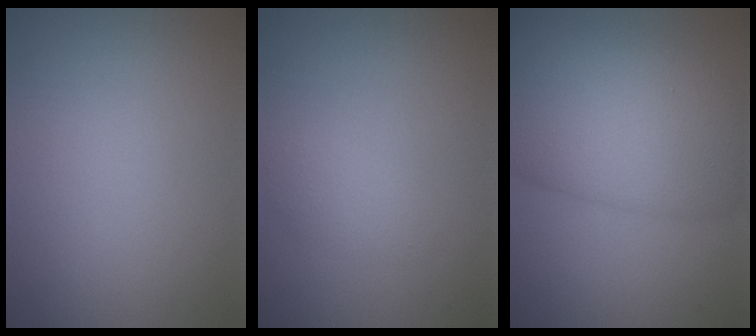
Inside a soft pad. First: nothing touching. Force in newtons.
{"total": 1.3, "press": 1.3, "slide": 0.0}
{"total": 10.0, "press": 9.9, "slide": 0.4}